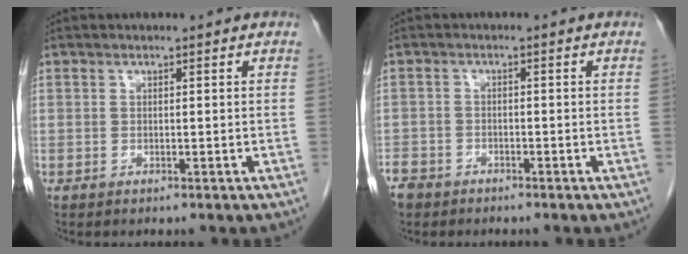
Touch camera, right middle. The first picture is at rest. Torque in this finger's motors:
{"motor_torque": [0.13, -0.71, 0.09, 0.04]}